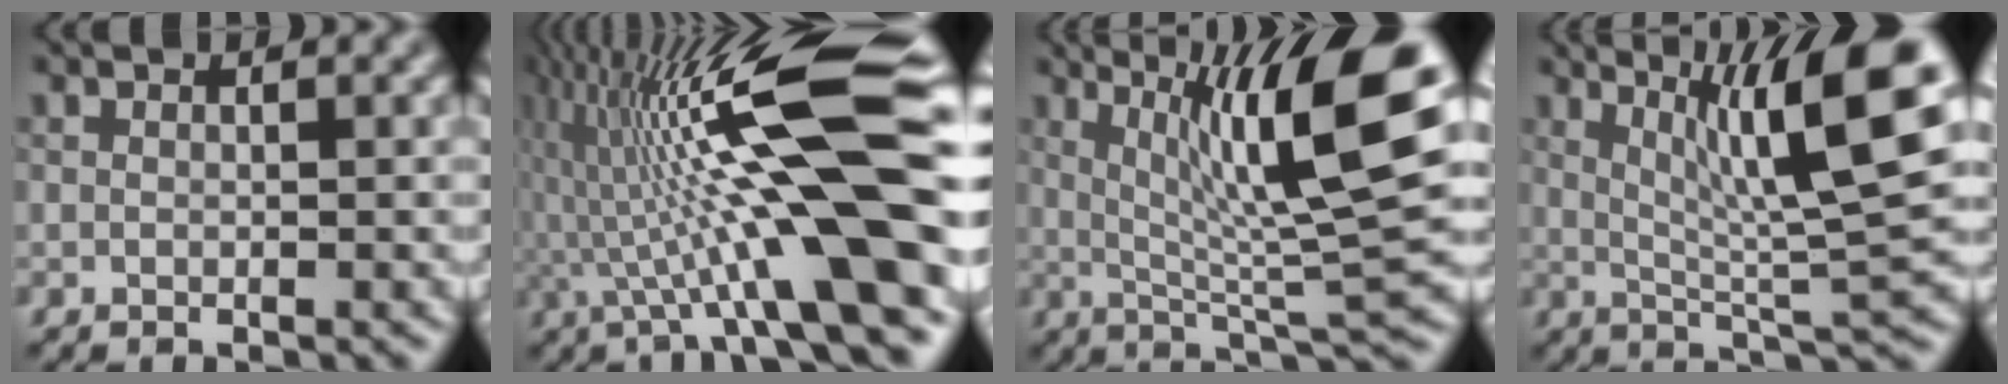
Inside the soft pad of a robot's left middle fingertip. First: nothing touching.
{"total": 15.3, "force": [-1.6, 2.0, 15.0], "torque": [-0.243, 0.029, -0.022]}
{"total": 11.3, "force": [3.3, 1.7, 10.7], "torque": [-0.162, 0.002, 0.063]}
{"total": 10.1, "force": [3.4, 1.4, 9.4], "torque": [-0.136, 0.002, 0.063]}